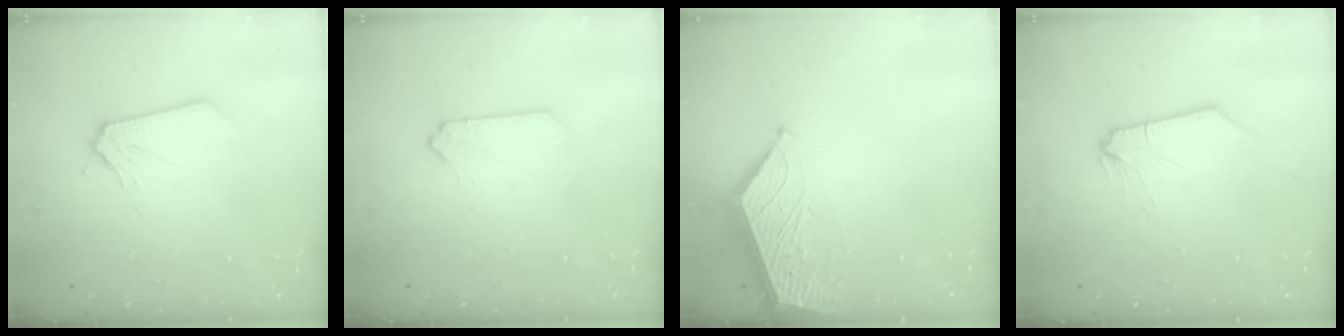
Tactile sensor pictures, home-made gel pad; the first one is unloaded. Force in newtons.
{"total": 0.0}
{"total": 3.8, "press": 3.7, "slide": 0.5}
{"total": 0.6, "press": 0.5, "slide": 0.1}